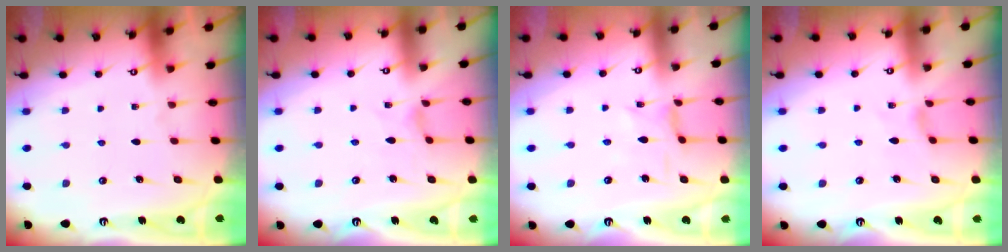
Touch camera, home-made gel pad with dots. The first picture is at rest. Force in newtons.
{"total": 0.0}
{"total": 1.2, "press": 1.1, "slide": 0.4}
{"total": 0.7, "press": 0.6, "slide": 0.3}